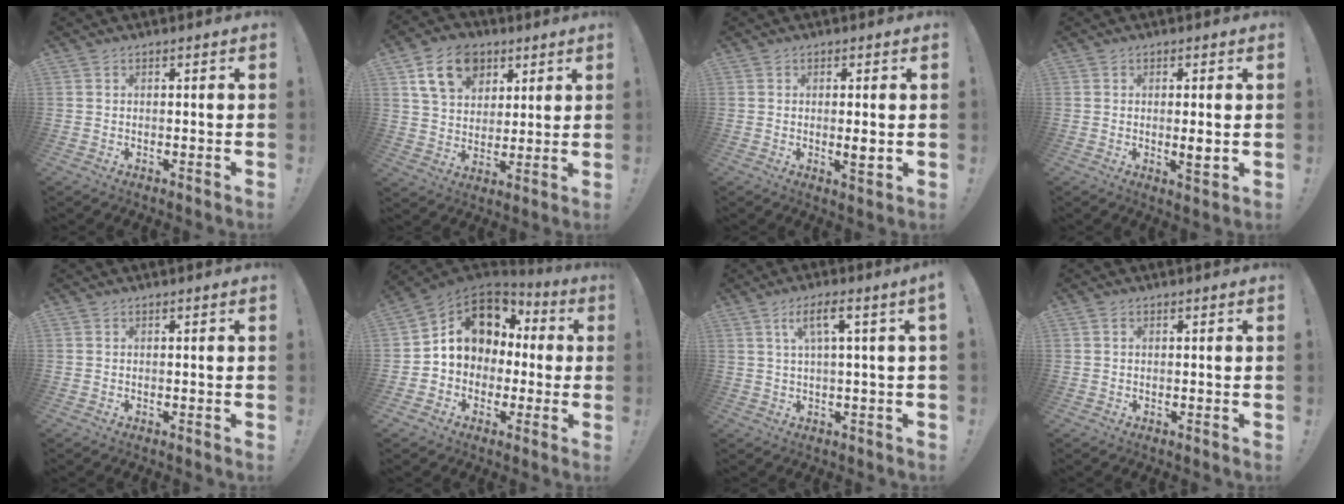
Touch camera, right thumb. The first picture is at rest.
{"total": 14.8, "force": [7.1, 10.7, 7.5], "torque": [-0.121, -0.019, 0.139]}
{"total": 3.4, "force": [0.0, 0.5, 3.4], "torque": [-0.044, -0.009, -0.002]}
{"total": 3.7, "force": [0.0, 0.6, 3.7], "torque": [-0.041, -0.012, -0.002]}
{"total": 0.0}
{"total": 12.8, "force": [3.2, 10.7, 6.2], "torque": [-0.093, -0.006, 0.070]}
{"total": 6.2, "force": [1.7, -0.1, 5.9], "torque": [-0.106, 0.002, 0.023]}
{"total": 0.8, "force": [0.3, 0.4, 0.6], "torque": [-0.020, 0.005, 0.006]}